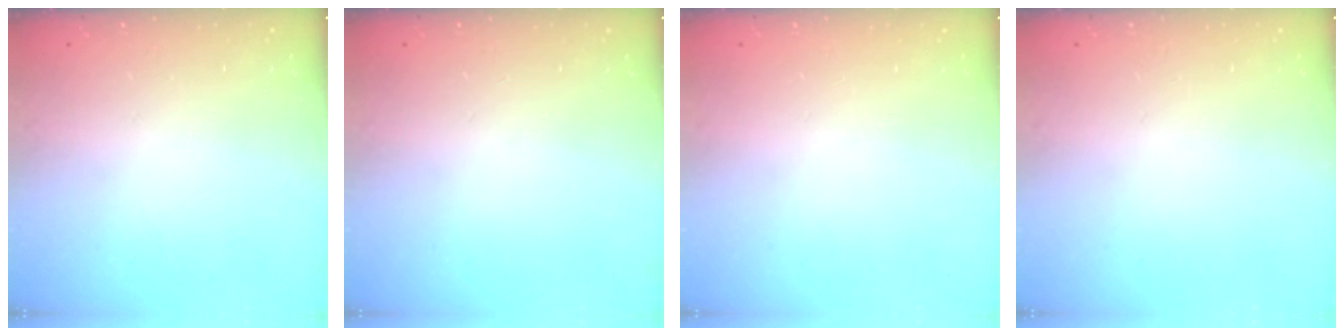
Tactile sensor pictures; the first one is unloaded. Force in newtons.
{"total": 0.0}
{"total": 0.0}
{"total": 0.0}